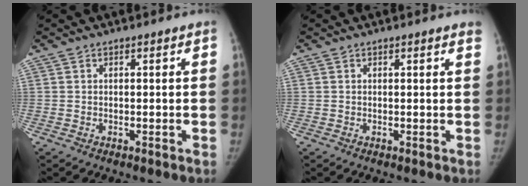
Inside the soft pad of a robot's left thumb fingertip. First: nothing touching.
{"total": 1.2, "force": [1.0, 0.1, 0.6], "torque": [-0.002, 0.001, 0.006]}